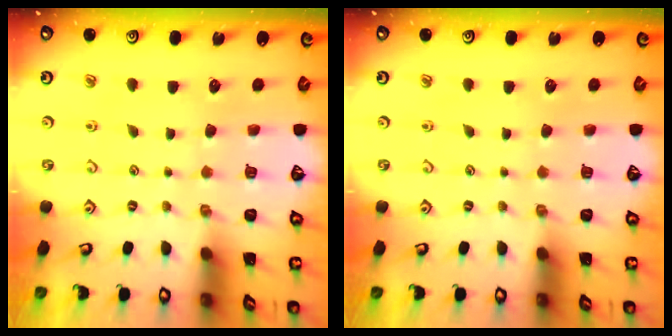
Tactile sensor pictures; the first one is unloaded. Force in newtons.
{"total": 0.0}